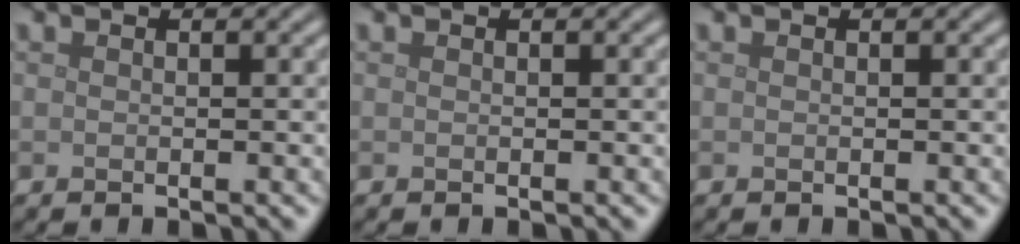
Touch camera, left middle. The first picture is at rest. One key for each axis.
{"total": 0.0}
{"total": 0.0}